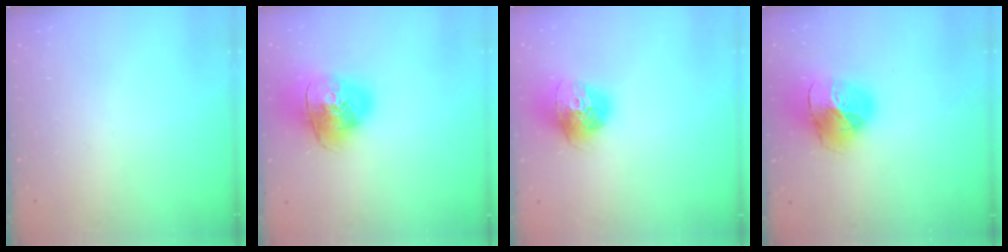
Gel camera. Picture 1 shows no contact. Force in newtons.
{"total": 17.9, "press": 17.8, "slide": 2.3}
{"total": 16.0, "press": 16.0, "slide": 1.5}
{"total": 23.3, "press": 23.2, "slide": 2.4}